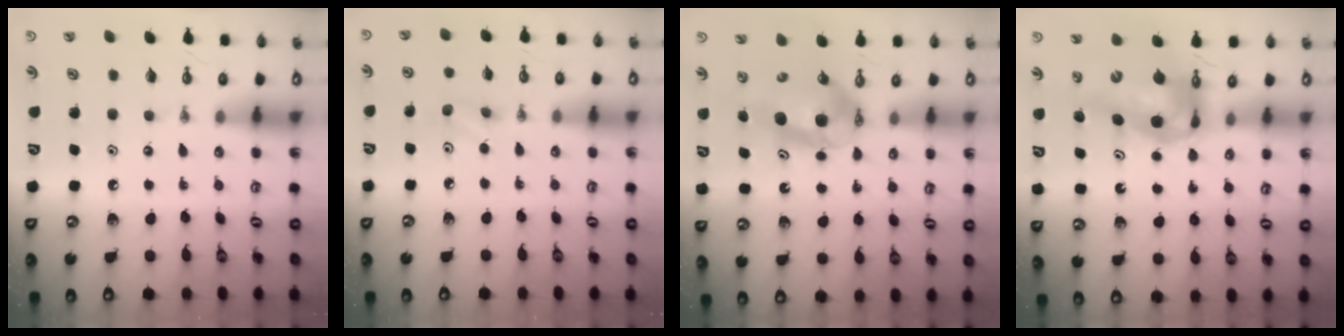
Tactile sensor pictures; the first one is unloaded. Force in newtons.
{"total": 4.2, "press": 4.1, "slide": 0.8}
{"total": 6.9, "press": 5.2, "slide": 4.6}
{"total": 10.4, "press": 9.8, "slide": 3.4}